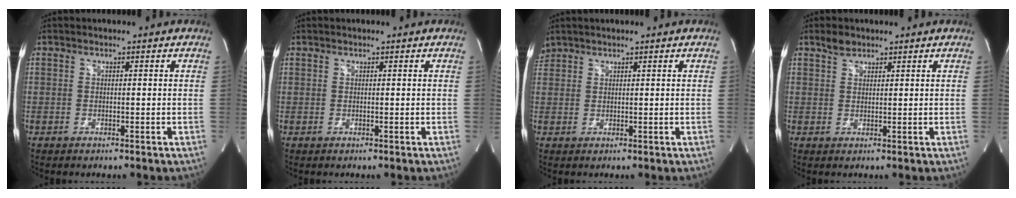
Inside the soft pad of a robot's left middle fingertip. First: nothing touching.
{"total": 0.0}
{"total": 1.8, "force": [1.7, 0.6, 0.0], "torque": [-0.004, 0.016, 0.036]}
{"total": 2.0, "force": [1.7, 0.9, 0.6], "torque": [-0.017, 0.004, 0.032]}